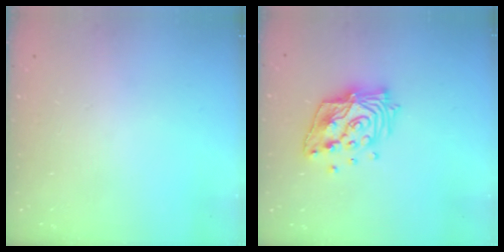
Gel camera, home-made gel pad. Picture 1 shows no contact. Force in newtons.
{"total": 15.5, "press": 15.5, "slide": 1.2}